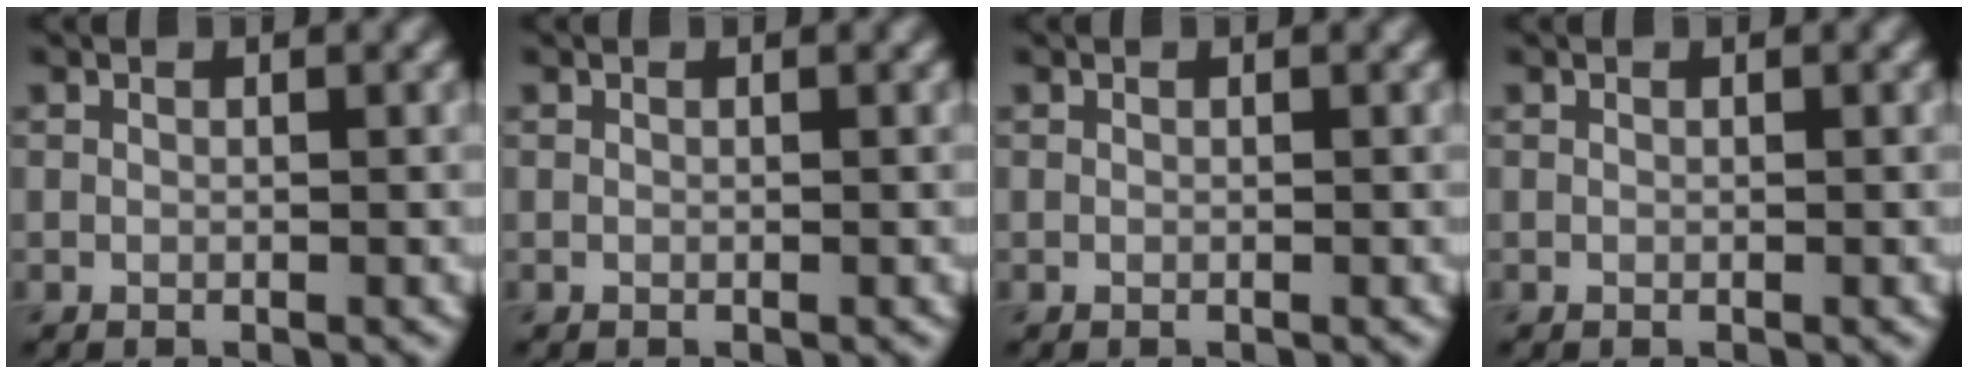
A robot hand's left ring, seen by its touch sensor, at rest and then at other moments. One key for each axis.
{"total": 0.0}
{"total": 0.0}
{"total": 0.0}